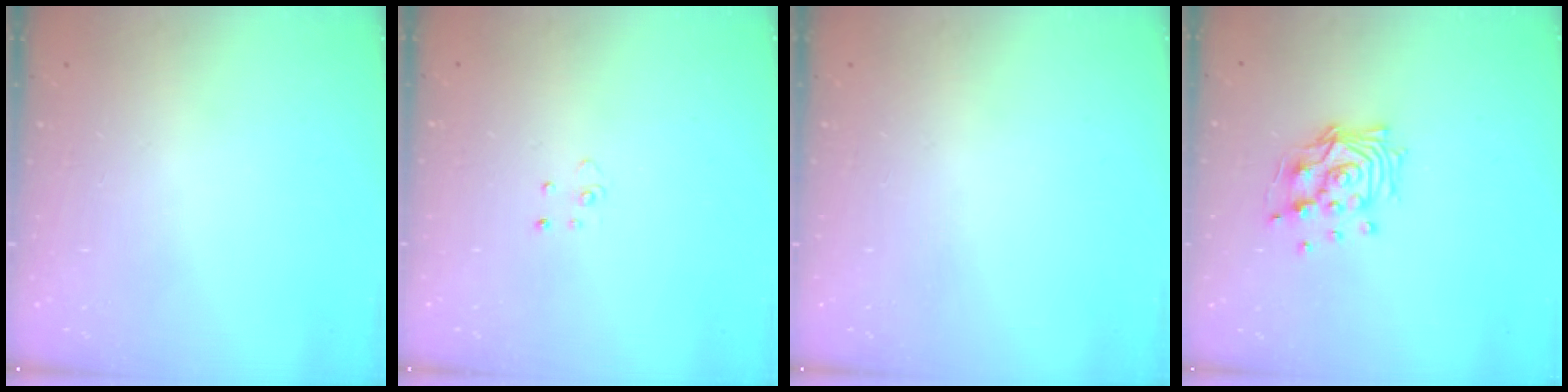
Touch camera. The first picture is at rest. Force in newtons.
{"total": 2.9, "press": 2.9, "slide": 0.2}
{"total": 0.0}
{"total": 12.5, "press": 12.4, "slide": 1.5}